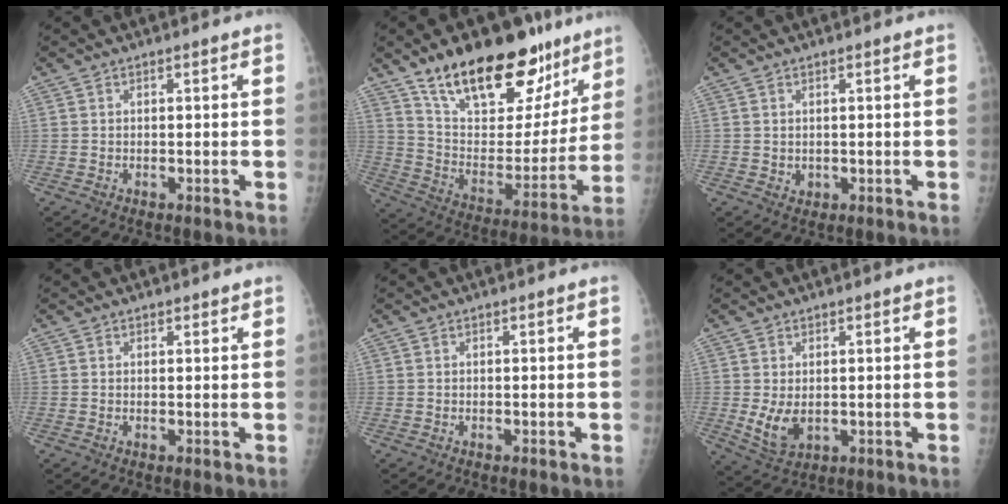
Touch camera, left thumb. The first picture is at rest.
{"total": 28.2, "force": [18.8, 12.8, 16.7], "torque": [-0.216, -0.064, 0.303]}
{"total": 1.4, "force": [0.4, 1.2, 0.5], "torque": [-0.002, -0.004, 0.009]}
{"total": 0.7, "force": [0.6, 0.4, 0.1], "torque": [0.002, -0.006, 0.007]}
{"total": 0.0}
{"total": 5.3, "force": [0.2, 3.7, 3.9], "torque": [-0.065, -0.016, 0.020]}